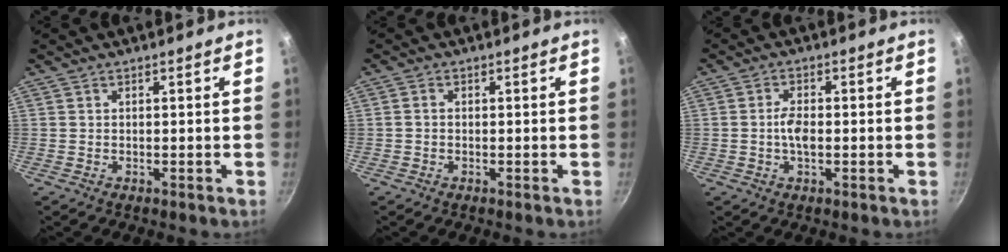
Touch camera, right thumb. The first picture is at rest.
{"total": 1.0, "force": [-0.1, 0.8, 0.6], "torque": [-0.011, 0.005, -0.004]}
{"total": 3.8, "force": [-0.5, 1.9, 3.3], "torque": [-0.059, 0.009, -0.011]}